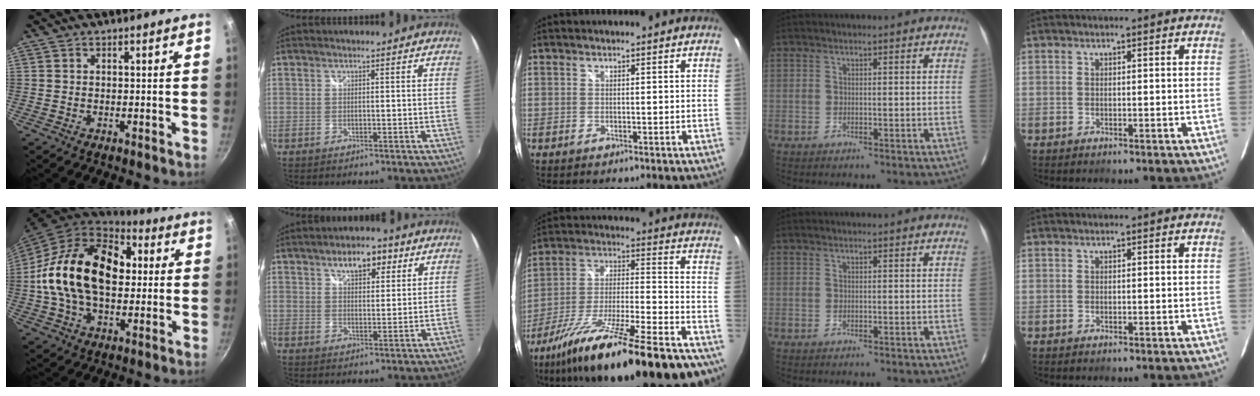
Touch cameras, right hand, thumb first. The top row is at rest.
{"thumb": {"total": 24.2, "force": [2.0, 16.0, 18.1], "torque": [-0.296, 0.032, 0.022]}, "index": {"total": 7.2, "force": [4.1, 3.5, 4.7], "torque": [-0.075, 0.020, 0.064]}, "middle": {"total": 29.9, "force": [-21.6, 5.5, 19.9], "torque": [-0.328, -0.061, -0.329]}}